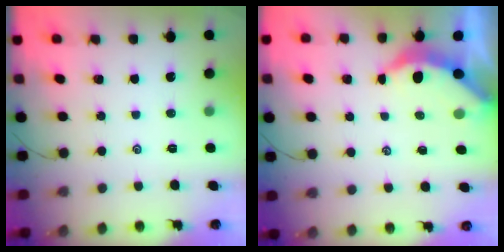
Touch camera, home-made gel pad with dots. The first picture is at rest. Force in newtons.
{"total": 3.6, "press": 3.6, "slide": 0.4}